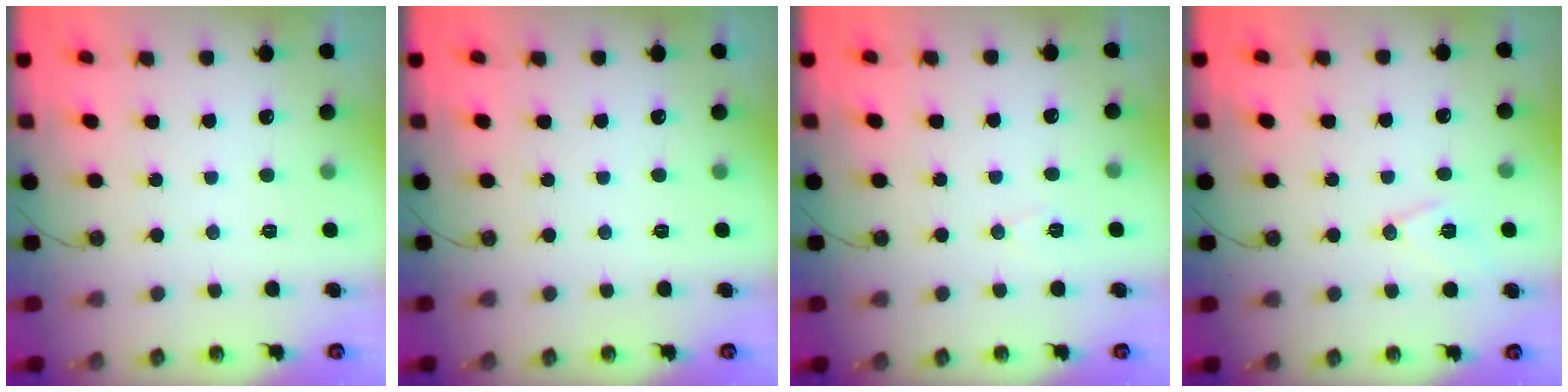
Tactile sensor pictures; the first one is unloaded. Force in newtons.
{"total": 0.0}
{"total": 5.9, "press": 3.8, "slide": 4.5}
{"total": 9.2, "press": 8.5, "slide": 3.6}